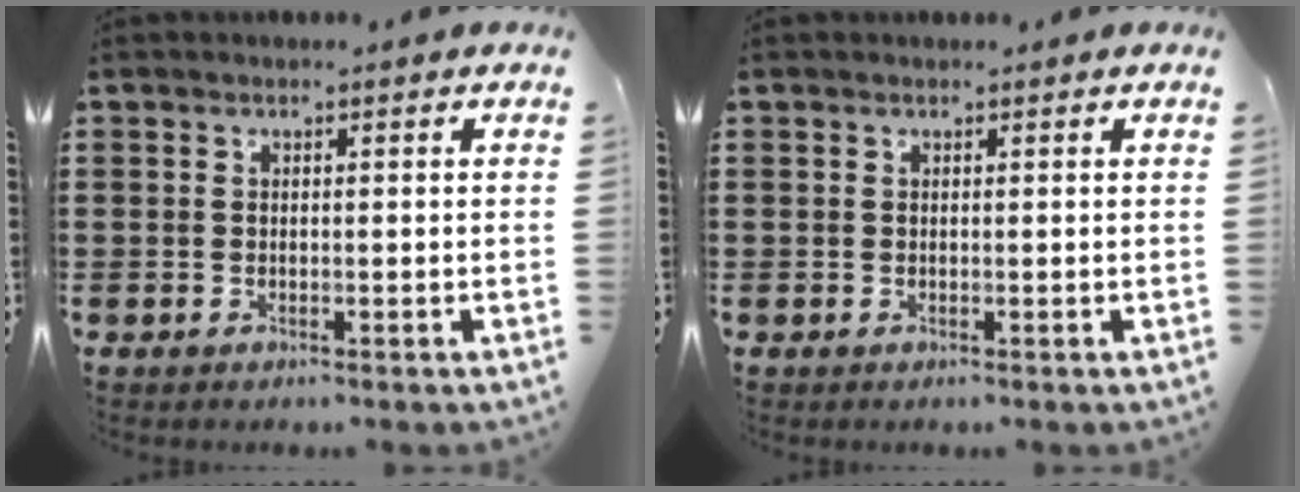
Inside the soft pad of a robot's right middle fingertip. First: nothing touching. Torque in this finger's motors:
{"motor_torque": [0.17, 0.14, -0.11, -0.03]}